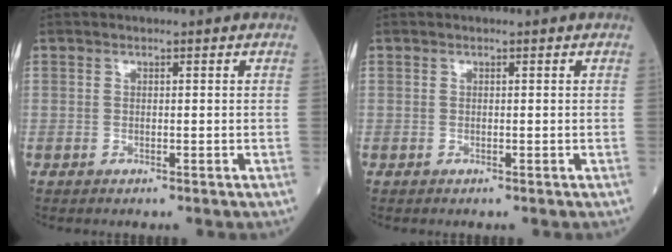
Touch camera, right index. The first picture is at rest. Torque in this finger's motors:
{"motor_torque": [0.00, 0.00, 0.00, -0.01]}